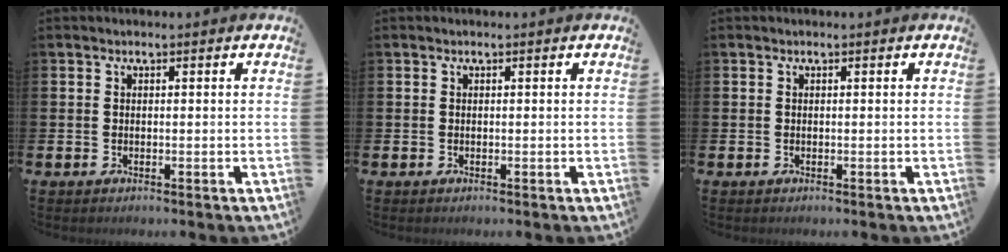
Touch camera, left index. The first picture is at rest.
{"total": 0.0}
{"total": 0.0}